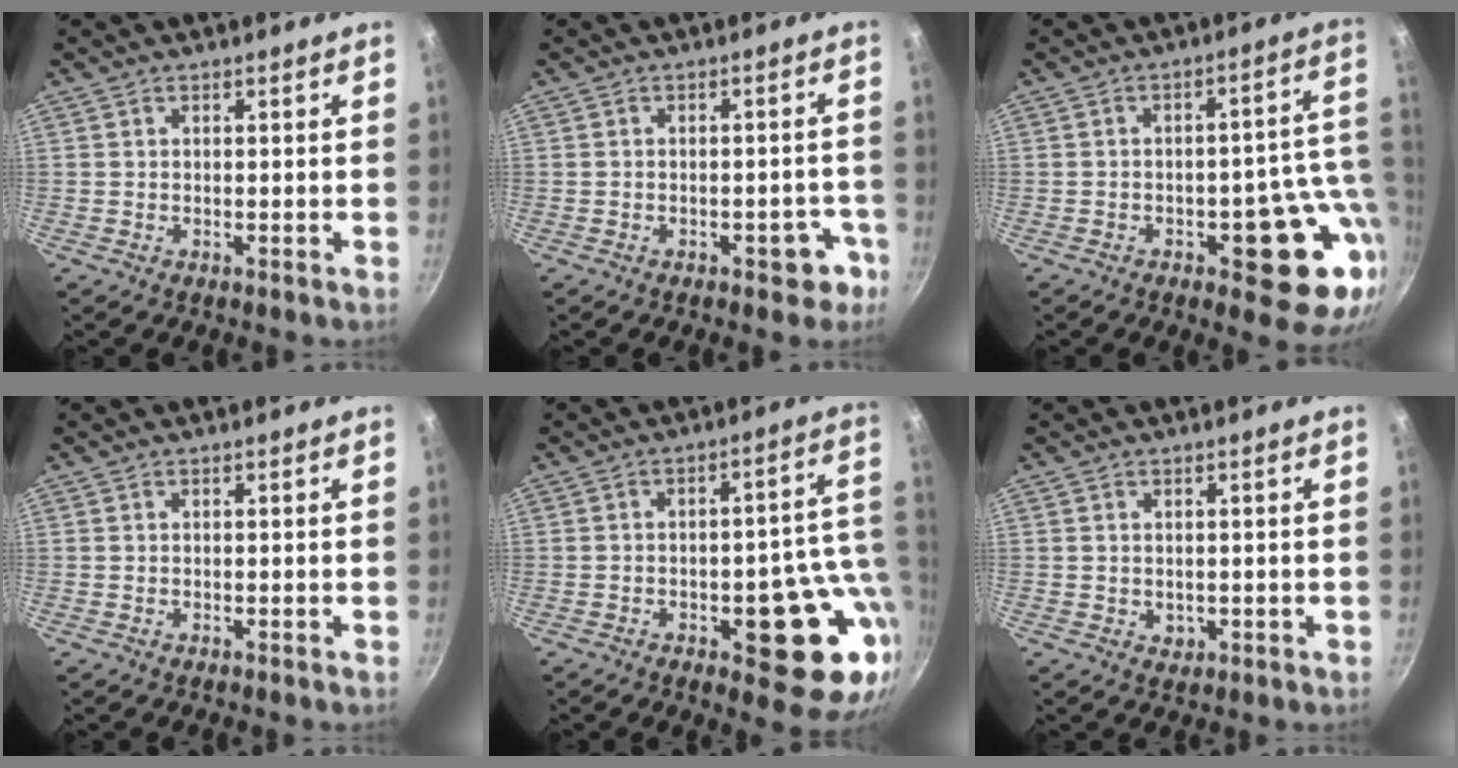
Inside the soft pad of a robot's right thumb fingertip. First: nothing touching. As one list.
[{"total": 5.1, "force": [-2.7, 2.8, 3.3], "torque": [-0.006, 0.029, -0.024]}, {"total": 15.6, "force": [-4.1, 7.3, 13.2], "torque": [-0.094, 0.024, -0.049]}, {"total": 0.0}, {"total": 17.7, "force": [-4.2, 7.7, 15.4], "torque": [-0.124, 0.016, -0.052]}, {"total": 1.5, "force": [0.2, 1.3, 0.7], "torque": [-0.008, -0.002, 0.007]}]